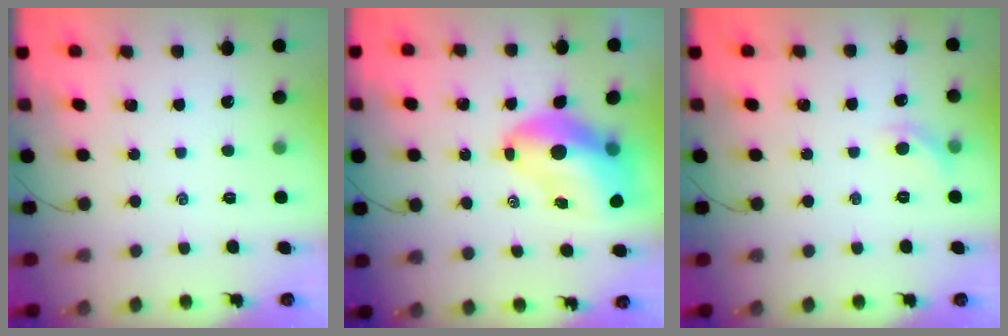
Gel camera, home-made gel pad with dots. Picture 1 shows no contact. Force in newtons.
{"total": 13.2, "press": 12.5, "slide": 4.2}
{"total": 5.5, "press": 5.3, "slide": 1.4}